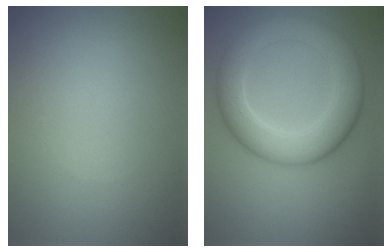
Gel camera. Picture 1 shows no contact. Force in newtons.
{"total": 7.1, "press": 7.1, "slide": 0.3}